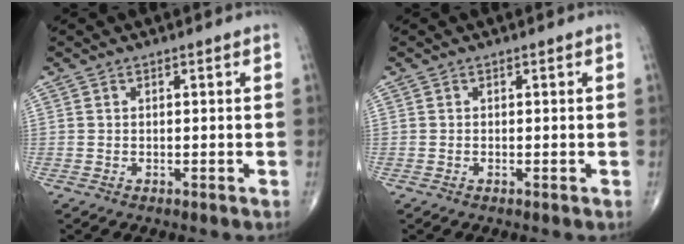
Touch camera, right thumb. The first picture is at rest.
{"total": 0.0}